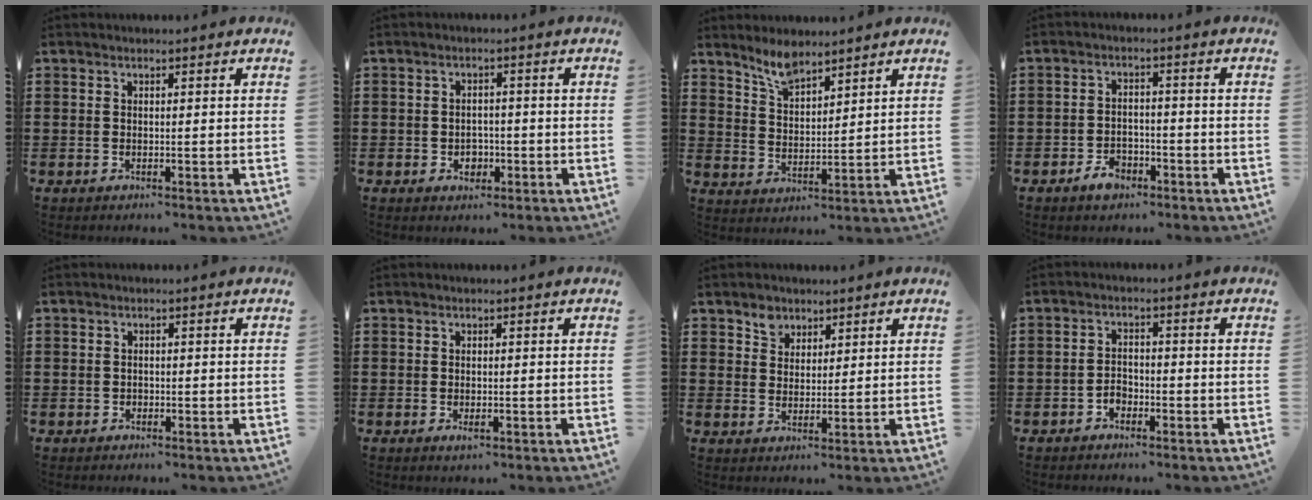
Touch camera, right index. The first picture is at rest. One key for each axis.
{"total": 2.4, "fx": -0.8, "fy": 2.1, "fz": 0.9, "tx": -0.024, "ty": 0.003, "tz": -0.020}
{"total": 5.3, "fx": 4.5, "fy": 1.5, "fz": 2.2, "tx": -0.058, "ty": -0.008, "tz": 0.084}
{"total": 3.6, "fx": -2.4, "fy": 2.1, "fz": 1.6, "tx": -0.036, "ty": 0.004, "tz": -0.049}
{"total": 1.0, "fx": -0.5, "fy": 0.8, "fz": 0.1, "tx": -0.004, "ty": 0.003, "tz": -0.012}
{"total": 1.0, "fx": -0.3, "fy": 0.5, "fz": 0.8, "tx": -0.015, "ty": -0.002, "tz": -0.006}
{"total": 3.5, "fx": 2.4, "fy": 2.5, "fz": 0.4, "tx": -0.012, "ty": 0.006, "tz": 0.045}
{"total": 2.2, "fx": -1.5, "fy": 1.4, "fz": 0.7, "tx": -0.019, "ty": 0.003, "tz": -0.033}